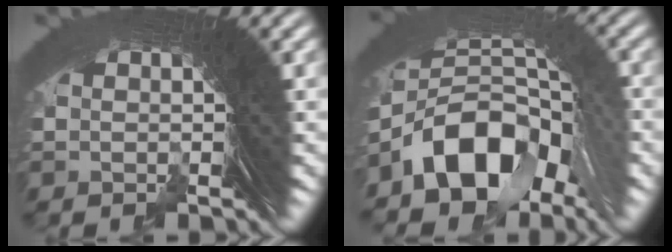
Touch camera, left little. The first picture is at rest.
{"total": 9.7, "force": [0.9, 5.0, 8.2], "torque": [-0.157, -0.001, 0.017]}